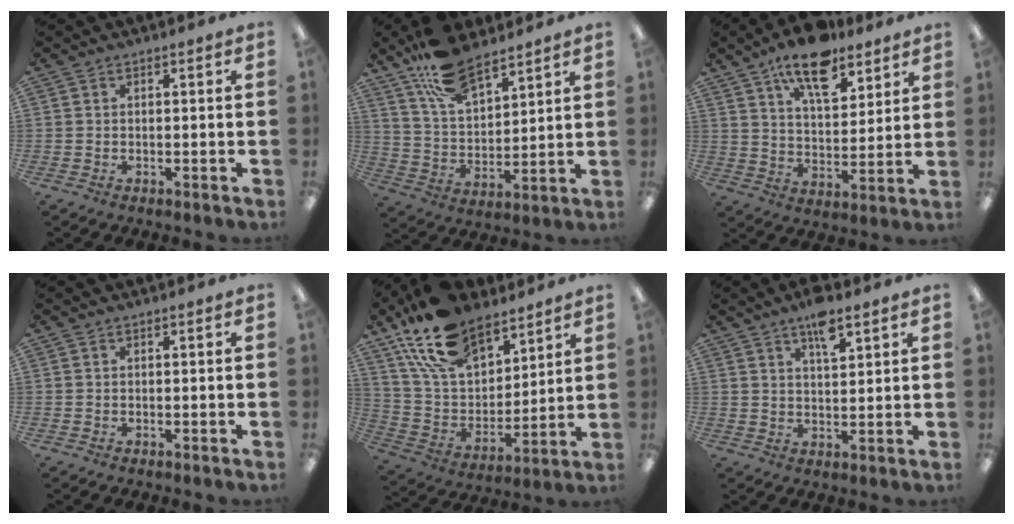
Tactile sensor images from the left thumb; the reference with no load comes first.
{"total": 15.5, "force": [11.4, 7.0, 7.9], "torque": [-0.160, -0.049, 0.210]}
{"total": 14.7, "force": [10.4, 6.3, 8.2], "torque": [-0.127, -0.049, 0.181]}
{"total": 0.0}
{"total": 20.4, "force": [14.9, 10.4, 9.2], "torque": [-0.182, -0.077, 0.274]}
{"total": 7.0, "force": [4.8, 2.4, 4.5], "torque": [-0.067, -0.023, 0.079]}